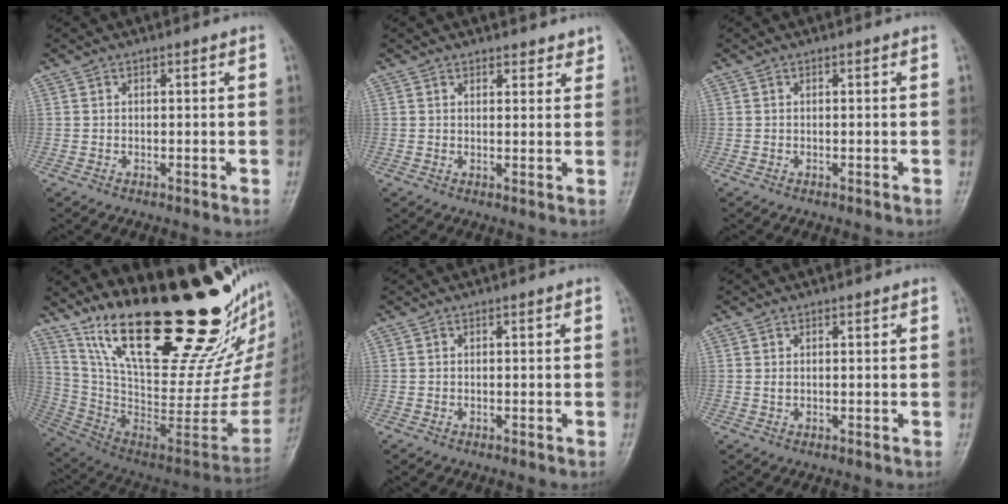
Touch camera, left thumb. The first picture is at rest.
{"total": 3.5, "force": [3.1, 1.5, 0.7], "torque": [0.021, -0.015, 0.033]}
{"total": 0.0}
{"total": 36.5, "force": [23.7, 12.3, 24.8], "torque": [-0.335, -0.109, 0.391]}
{"total": 0.0}
{"total": 0.9, "force": [0.4, 0.6, 0.5], "torque": [-0.004, -0.003, 0.007]}